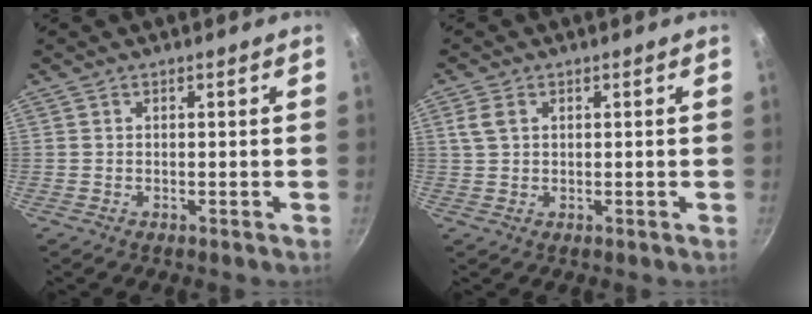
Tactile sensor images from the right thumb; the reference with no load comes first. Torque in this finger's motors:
{"motor_torque": [-0.02, 0.81, 0.11, -0.15, -0.03]}